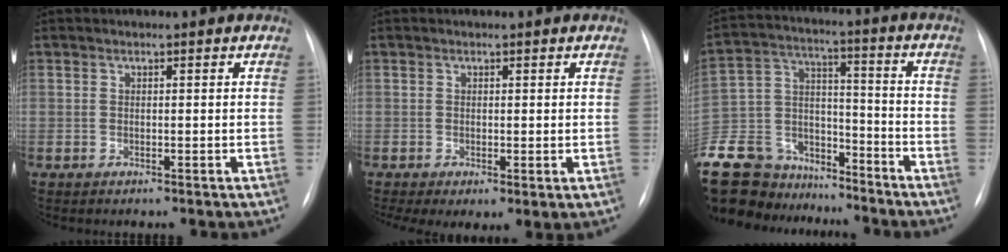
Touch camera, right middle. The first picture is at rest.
{"total": 4.8, "force": [-0.9, 1.8, 4.3], "torque": [-0.076, -0.014, -0.009]}
{"total": 24.7, "force": [-20.1, 11.9, 7.8], "torque": [-0.251, 0.014, -0.328]}